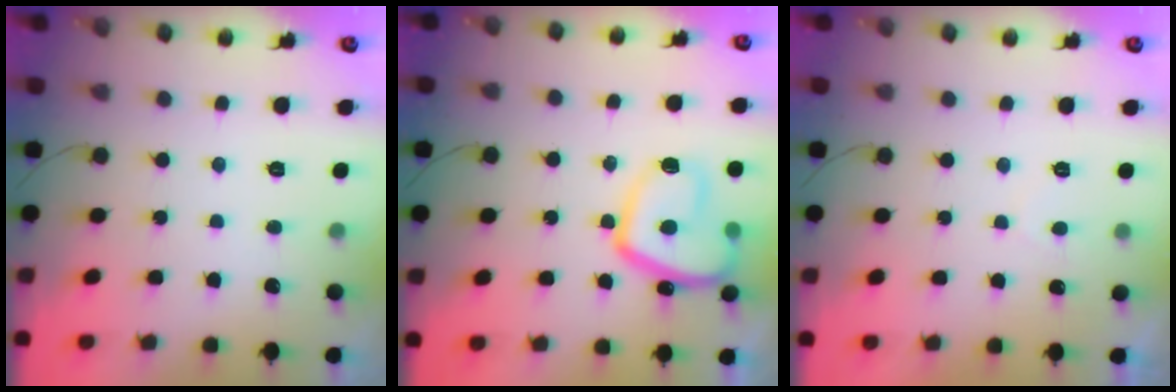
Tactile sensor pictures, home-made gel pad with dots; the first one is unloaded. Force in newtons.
{"total": 15.1, "press": 15.0, "slide": 1.9}
{"total": 1.7, "press": 1.5, "slide": 0.7}